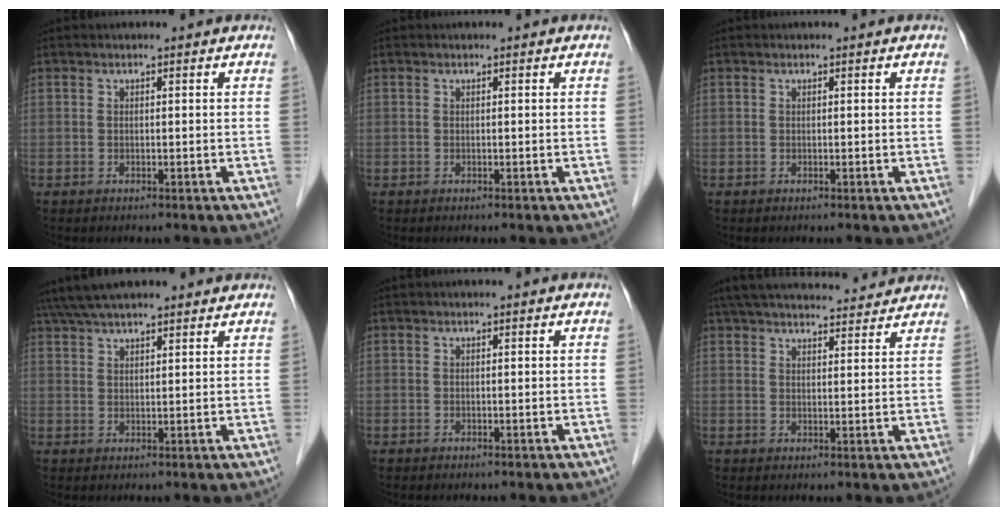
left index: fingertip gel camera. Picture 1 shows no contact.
{"total": 0.0}
{"total": 0.0}
{"total": 12.5, "force": [10.9, 2.3, 5.7], "torque": [-0.100, 0.051, 0.168]}
{"total": 0.0}
{"total": 18.9, "force": [17.3, 3.4, 6.7], "torque": [-0.111, 0.047, 0.244]}